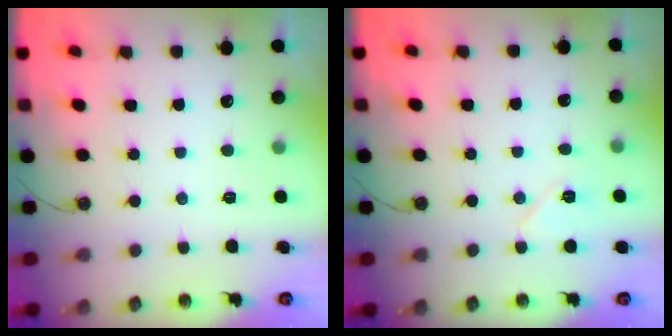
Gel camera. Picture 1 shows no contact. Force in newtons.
{"total": 7.8, "press": 6.3, "slide": 4.6}